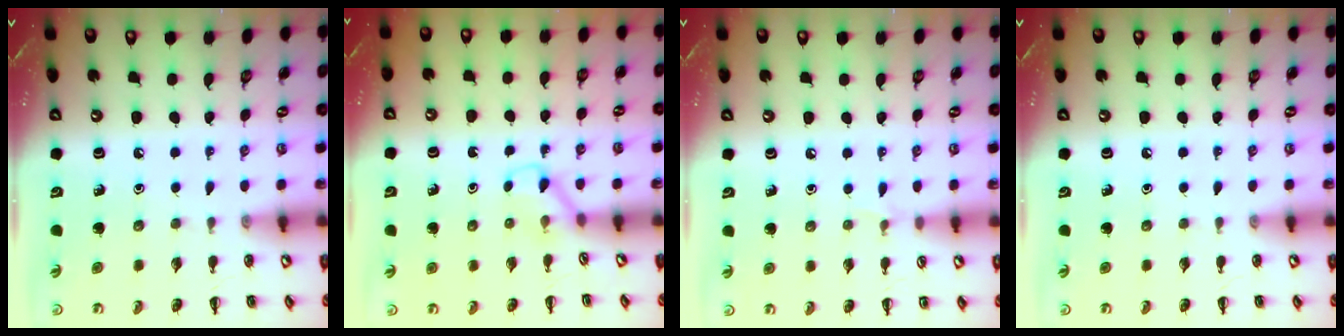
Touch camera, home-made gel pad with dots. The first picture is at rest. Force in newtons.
{"total": 3.0, "press": 2.8, "slide": 0.9}
{"total": 4.0, "press": 3.7, "slide": 1.3}
{"total": 0.0}